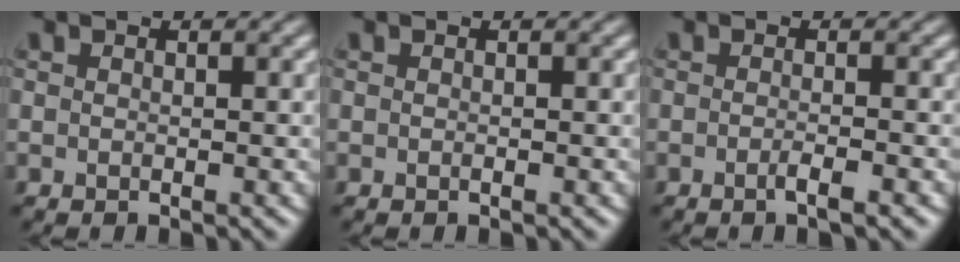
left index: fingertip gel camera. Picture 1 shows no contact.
{"total": 0.0}
{"total": 1.9, "force": [-0.8, 0.5, 1.7], "torque": [-0.020, 0.001, -0.018]}